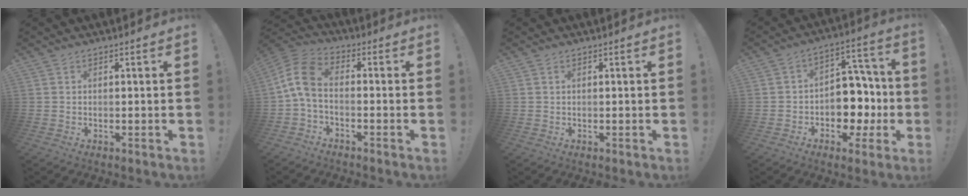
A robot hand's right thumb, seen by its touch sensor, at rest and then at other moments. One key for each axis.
{"total": 9.9, "fx": -0.1, "fy": 5.7, "fz": 8.1, "tx": -0.165, "ty": 0.015, "tz": 0.005}
{"total": 0.0}
{"total": 11.8, "fx": -3.0, "fy": 9.8, "fz": 5.9, "tx": -0.048, "ty": 0.016, "tz": -0.040}